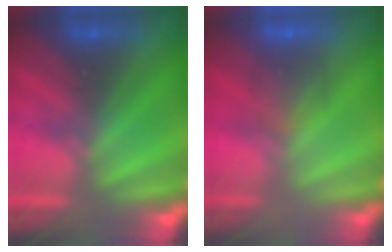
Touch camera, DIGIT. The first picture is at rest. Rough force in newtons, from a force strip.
{"total": 7.0}